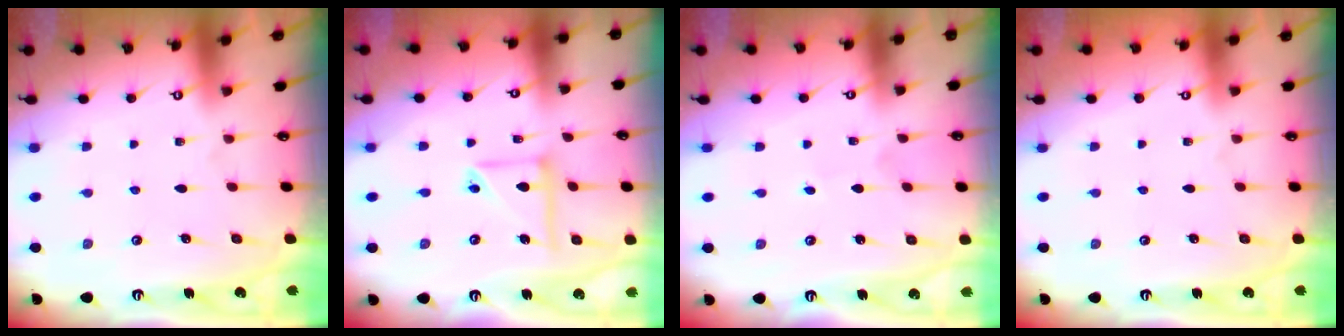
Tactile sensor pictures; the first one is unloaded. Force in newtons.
{"total": 9.0, "press": 9.0, "slide": 0.7}
{"total": 0.6, "press": 0.6, "slide": 0.0}
{"total": 0.0}